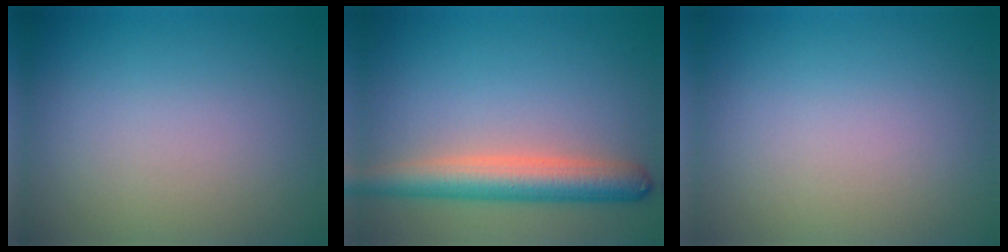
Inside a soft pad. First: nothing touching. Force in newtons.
{"total": 5.0, "press": 4.9, "slide": 0.2}
{"total": 0.0}